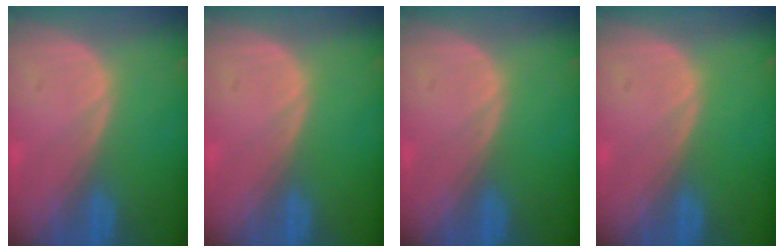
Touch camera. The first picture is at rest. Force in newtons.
{"total": 0.0}
{"total": 0.0}
{"total": 0.0}